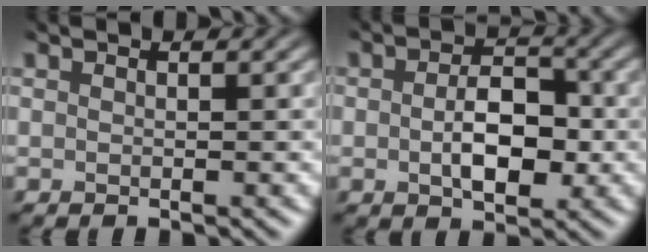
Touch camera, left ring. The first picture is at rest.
{"total": 3.7, "force": [-2.3, 2.0, 2.1], "torque": [-0.065, -0.022, -0.007]}